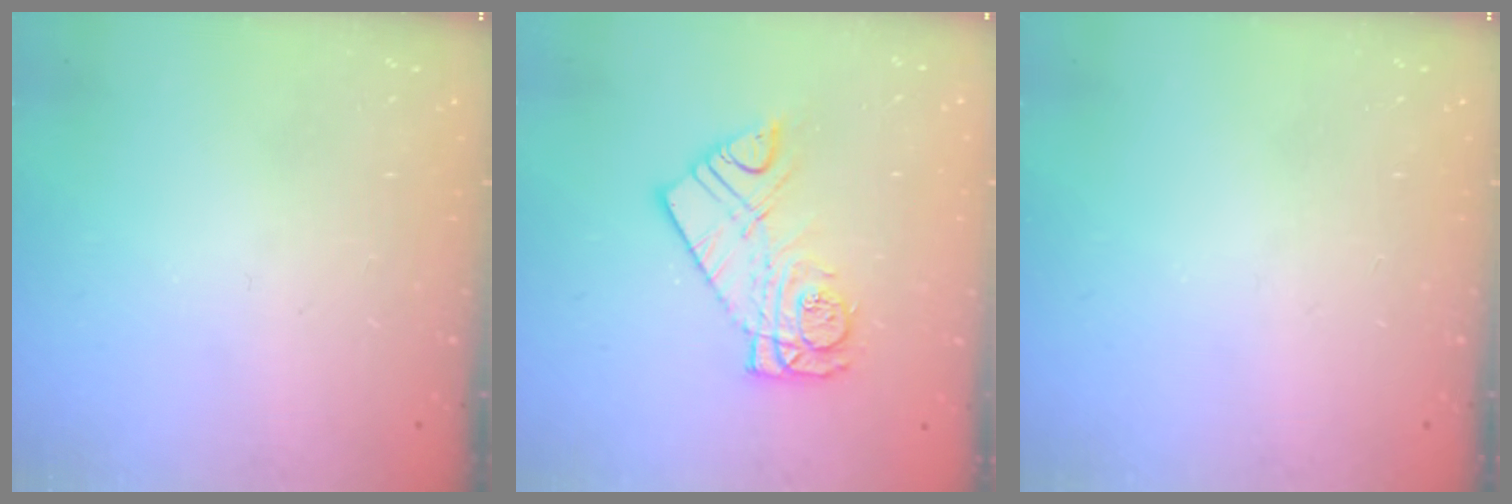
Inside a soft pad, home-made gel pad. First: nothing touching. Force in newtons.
{"total": 11.7, "press": 11.7, "slide": 1.0}
{"total": 0.0}